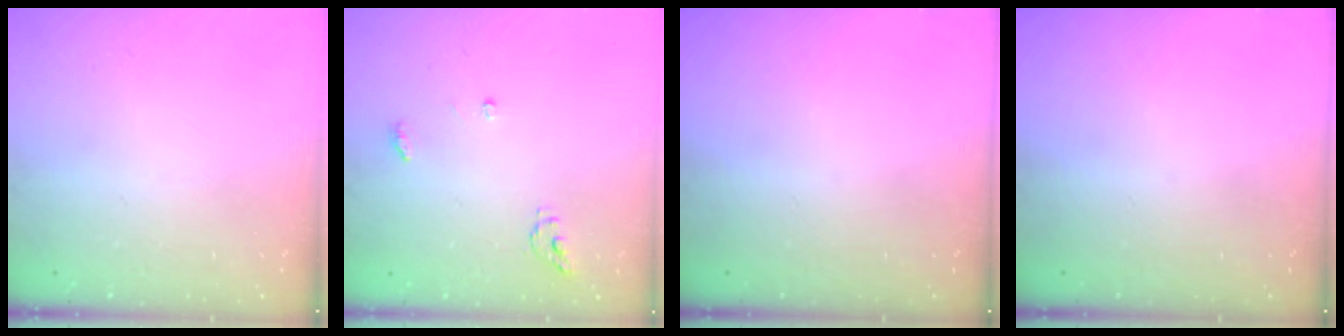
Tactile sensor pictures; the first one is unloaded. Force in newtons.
{"total": 4.6, "press": 4.6, "slide": 0.3}
{"total": 0.0}
{"total": 0.0}